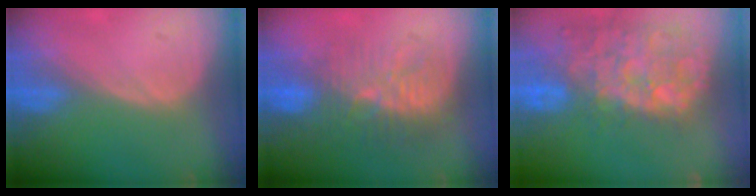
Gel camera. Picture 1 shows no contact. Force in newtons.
{"total": 9.2, "press": 9.0, "slide": 2.0}
{"total": 14.4, "press": 11.7, "slide": 8.4}